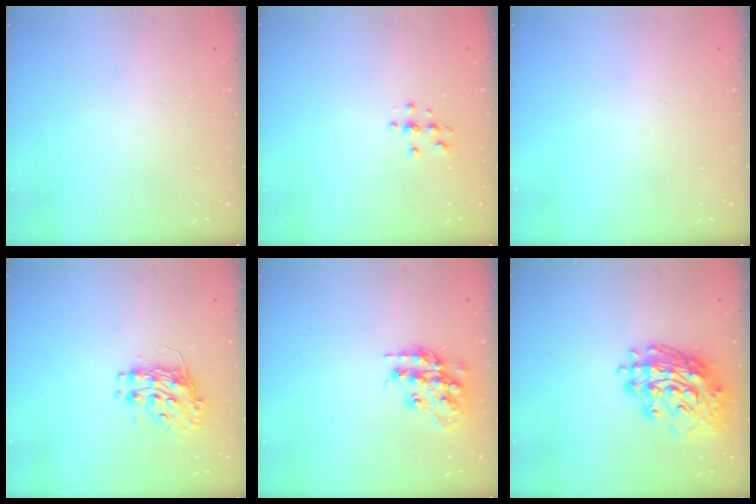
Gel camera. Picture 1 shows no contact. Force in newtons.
{"total": 3.8, "press": 3.8, "slide": 0.4}
{"total": 0.0}
{"total": 9.1, "press": 9.0, "slide": 1.0}
{"total": 16.5, "press": 16.5, "slide": 1.0}
{"total": 17.0, "press": 16.9, "slide": 2.2}